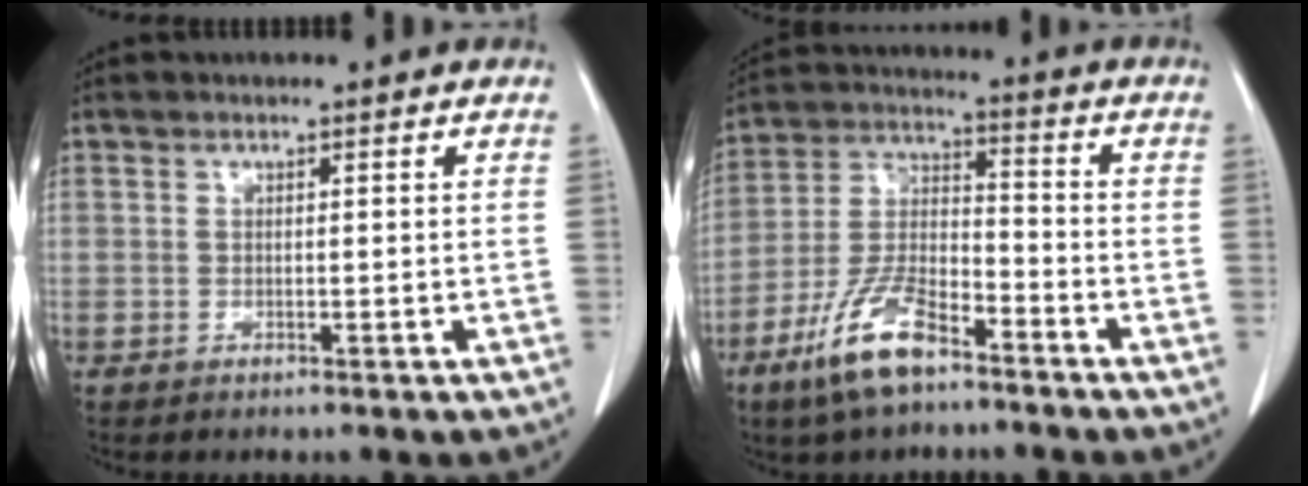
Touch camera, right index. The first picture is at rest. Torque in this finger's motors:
{"motor_torque": [0.52, -0.60, 0.26, 0.12]}